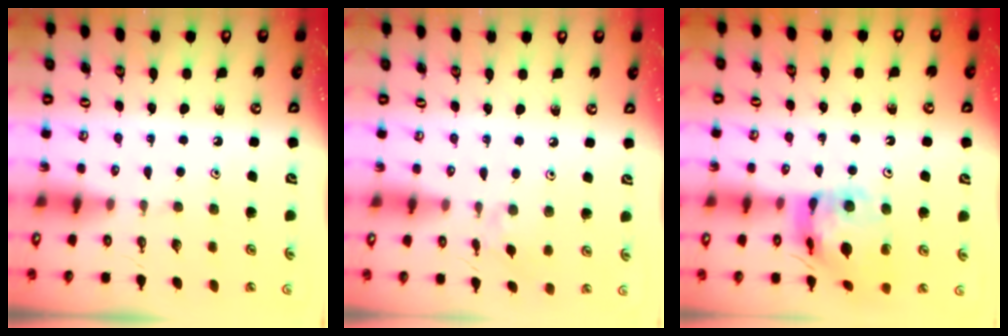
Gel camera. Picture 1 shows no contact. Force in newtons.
{"total": 4.7, "press": 4.6, "slide": 0.7}
{"total": 13.9, "press": 13.8, "slide": 1.5}